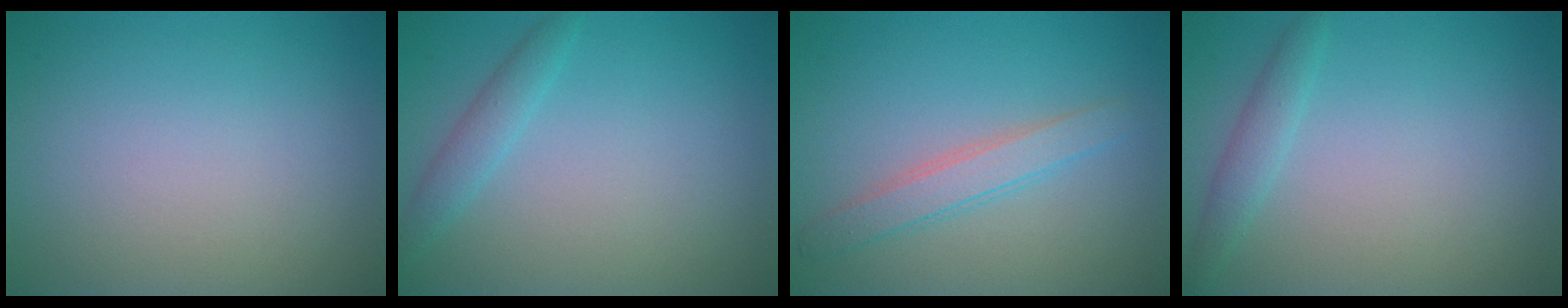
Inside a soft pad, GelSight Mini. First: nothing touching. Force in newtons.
{"total": 1.8, "press": 1.8, "slide": 0.2}
{"total": 2.4, "press": 2.4, "slide": 0.2}
{"total": 1.6, "press": 1.6, "slide": 0.1}